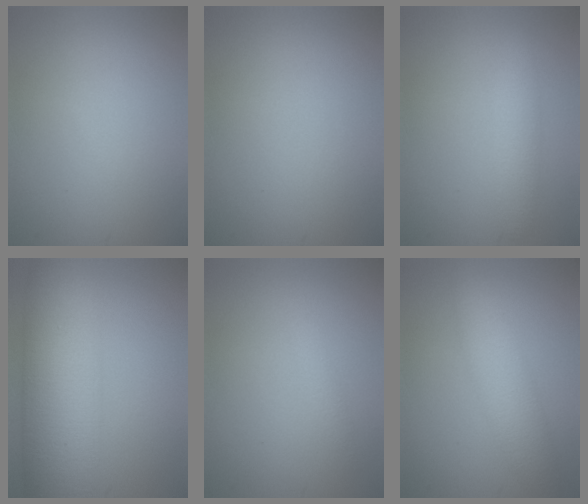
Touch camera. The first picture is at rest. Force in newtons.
{"total": 0.0}
{"total": 2.4, "press": 2.4, "slide": 0.0}
{"total": 12.4, "press": 12.4, "slide": 0.2}
{"total": 0.9, "press": 0.9, "slide": 0.1}
{"total": 4.3, "press": 4.3, "slide": 0.2}